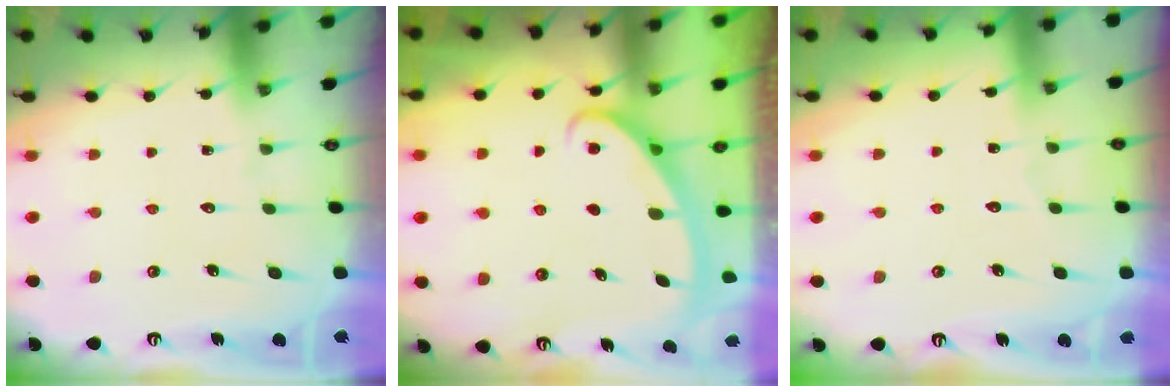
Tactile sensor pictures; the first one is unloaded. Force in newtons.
{"total": 2.8, "press": 2.8, "slide": 0.4}
{"total": 2.6, "press": 2.6, "slide": 0.4}